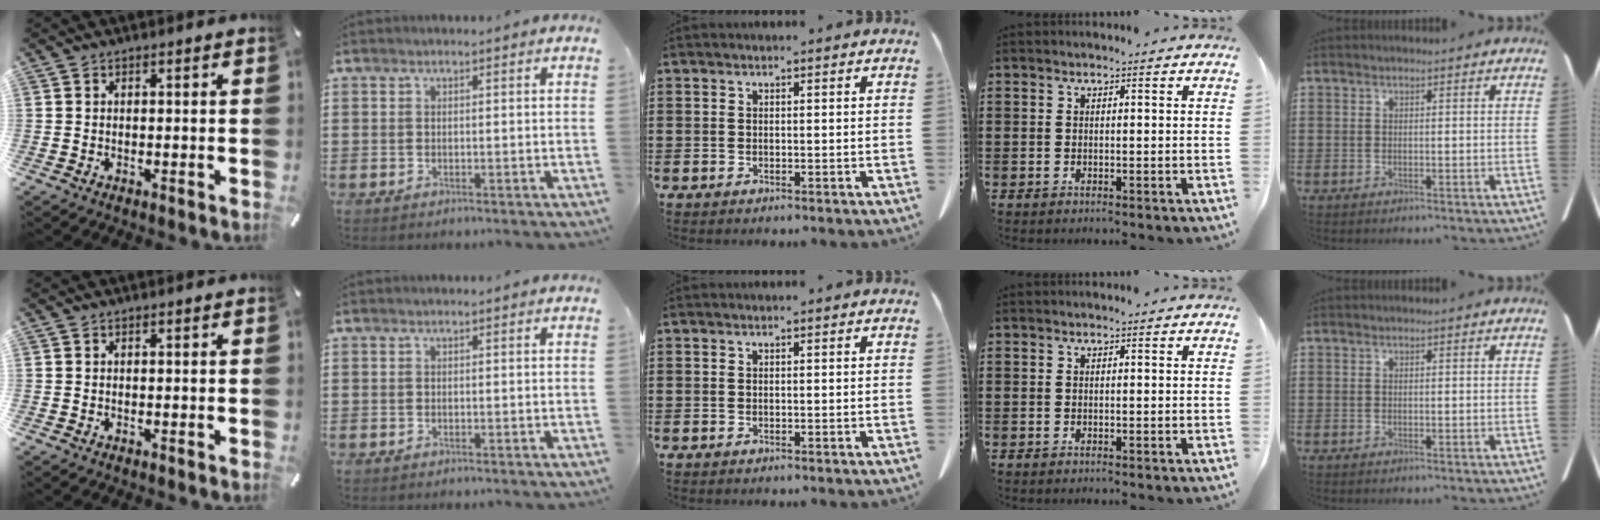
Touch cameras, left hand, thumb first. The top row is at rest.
{}